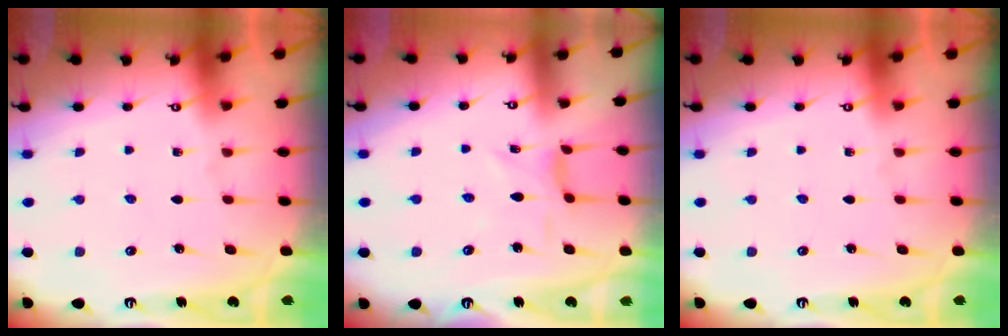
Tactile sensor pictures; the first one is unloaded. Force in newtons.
{"total": 1.7, "press": 1.6, "slide": 0.4}
{"total": 0.0}